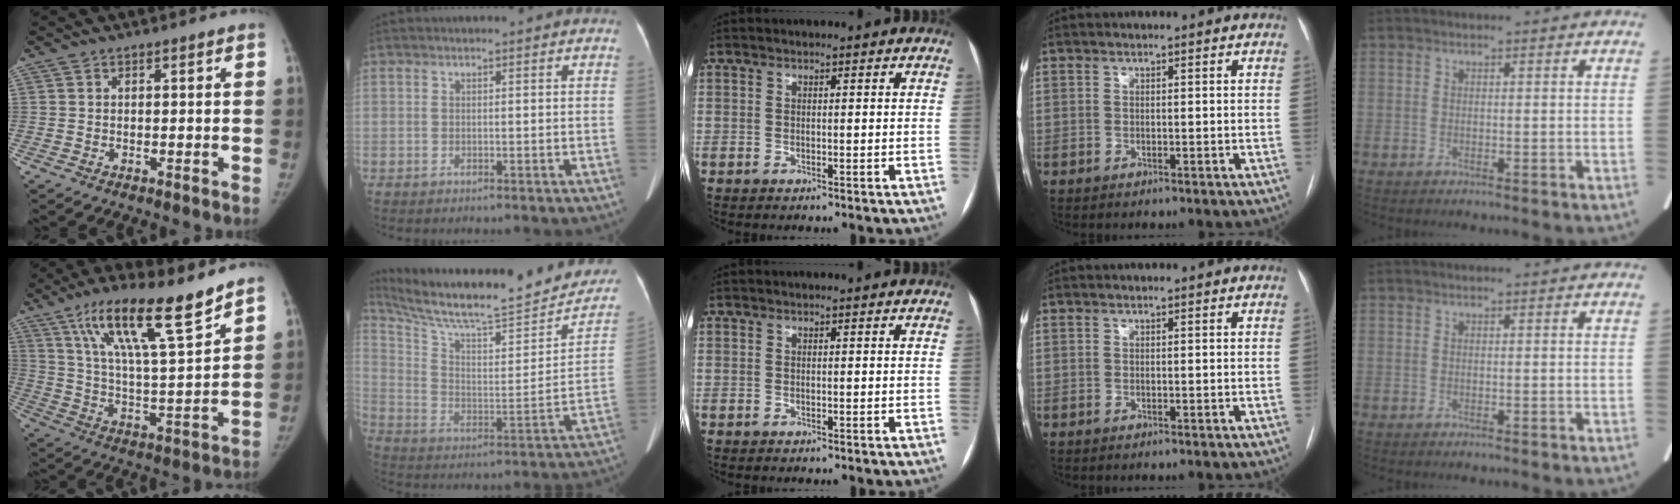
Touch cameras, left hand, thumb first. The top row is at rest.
{"thumb": {"total": 18.4, "force": [12.6, 2.8, 13.0], "torque": [-0.204, -0.065, 0.222]}, "index": {"total": 25.2, "force": [22.0, 4.1, 11.6], "torque": [-0.189, -0.031, 0.316]}}